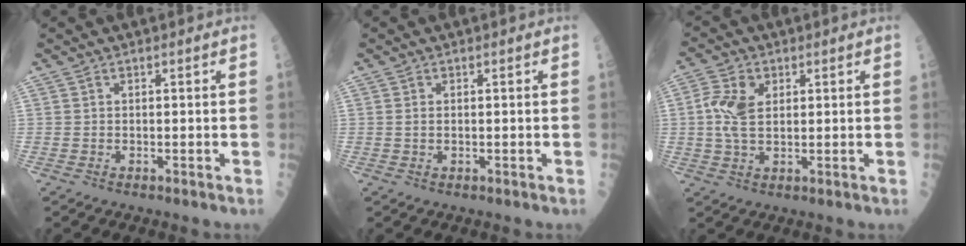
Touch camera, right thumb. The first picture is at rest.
{"total": 0.9, "force": [0.2, 0.5, 0.7], "torque": [-0.019, -0.001, 0.006]}
{"total": 6.7, "force": [1.2, 4.1, 5.2], "torque": [-0.110, 0.005, 0.023]}